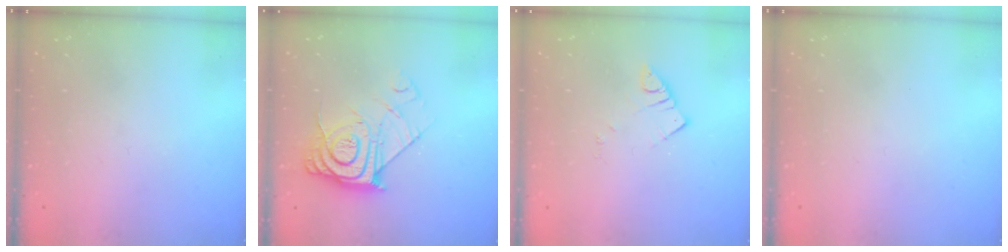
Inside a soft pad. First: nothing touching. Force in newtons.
{"total": 12.3, "press": 12.3, "slide": 1.1}
{"total": 2.6, "press": 2.6, "slide": 0.1}
{"total": 1.8, "press": 1.8, "slide": 0.2}